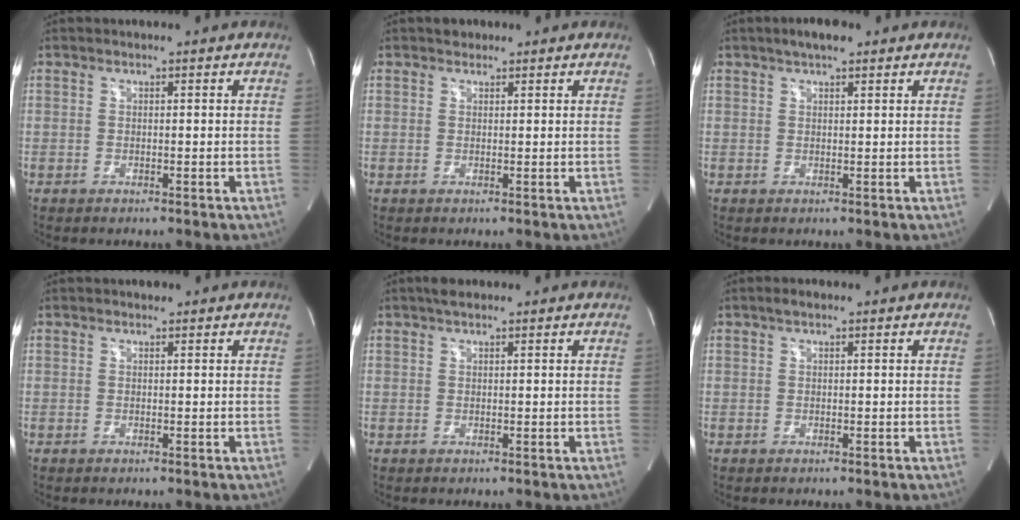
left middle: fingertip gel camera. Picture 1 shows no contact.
{"total": 1.2, "force": [0.9, 0.8, 0.2], "torque": [-0.004, 0.007, 0.012]}
{"total": 3.8, "force": [2.6, 1.2, 2.5], "torque": [-0.047, 0.013, 0.042]}
{"total": 0.5, "force": [0.4, 0.3, 0.1], "torque": [-0.009, 0.002, 0.005]}
{"total": 1.9, "force": [1.4, 0.6, 1.1], "torque": [-0.023, 0.014, 0.023]}
{"total": 1.2, "force": [0.8, 0.5, 0.8], "torque": [-0.016, 0.013, 0.012]}